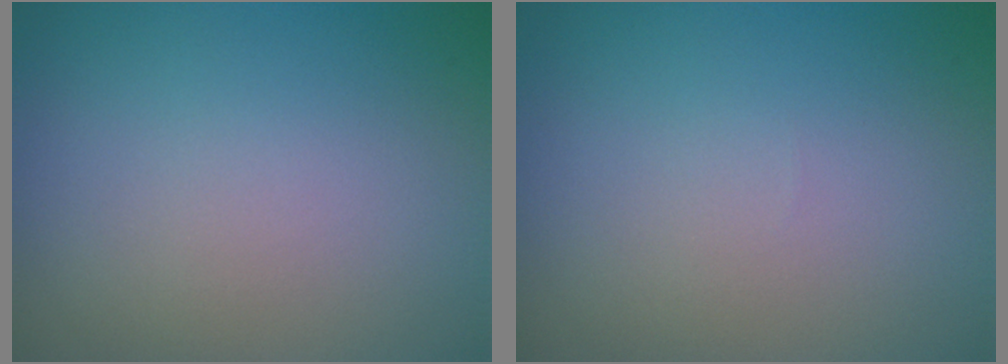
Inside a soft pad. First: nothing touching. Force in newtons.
{"total": 0.0}